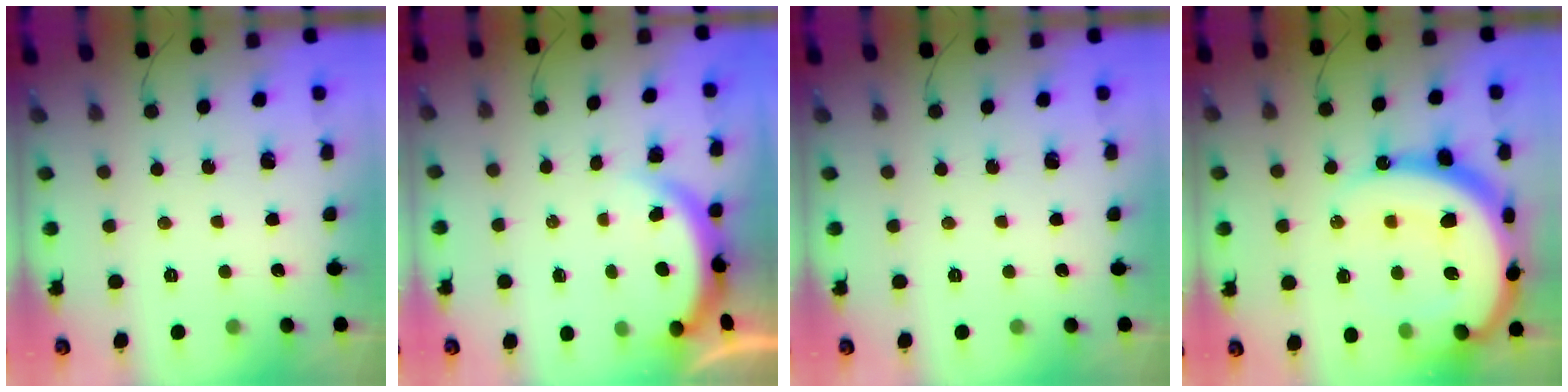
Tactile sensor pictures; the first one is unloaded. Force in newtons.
{"total": 3.8, "press": 3.7, "slide": 0.7}
{"total": 0.0}
{"total": 28.4, "press": 28.2, "slide": 2.8}